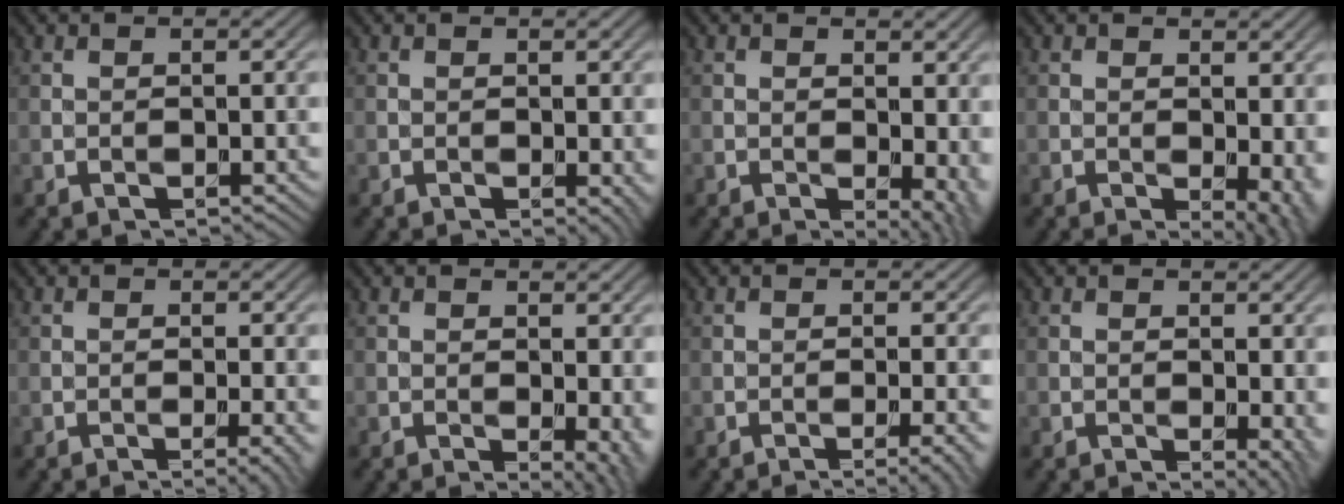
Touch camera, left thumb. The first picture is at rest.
{"total": 1.5, "force": [-0.2, 0.7, 1.3], "torque": [-0.013, -0.008, -0.001]}
{"total": 5.1, "force": [-0.2, 2.3, 4.6], "torque": [-0.058, -0.008, 0.003]}
{"total": 5.1, "force": [-0.1, 2.1, 4.6], "torque": [-0.058, -0.008, 0.004]}
{"total": 2.7, "force": [-1.1, 0.4, 2.4], "torque": [-0.029, 0.003, -0.022]}
{"total": 3.9, "force": [-0.4, 1.1, 3.7], "torque": [-0.044, -0.005, -0.004]}
{"total": 3.5, "force": [-1.7, 0.6, 3.0], "torque": [-0.034, 0.005, -0.031]}
{"total": 3.1, "force": [-0.2, 1.2, 2.8], "torque": [-0.035, -0.006, -0.004]}